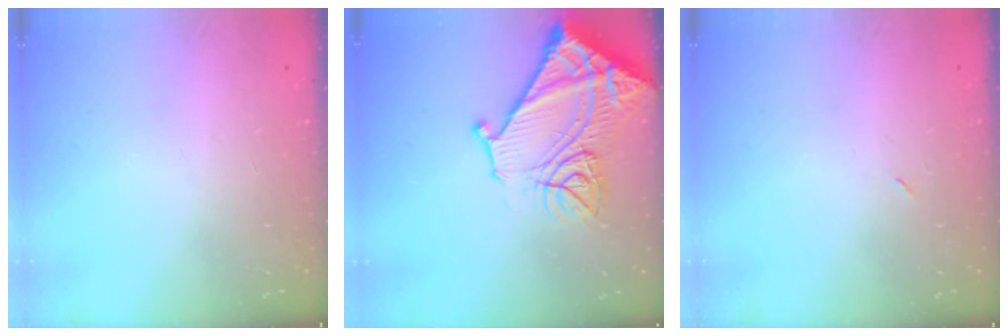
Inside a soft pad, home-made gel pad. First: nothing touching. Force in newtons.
{"total": 22.0, "press": 21.8, "slide": 2.5}
{"total": 2.2, "press": 1.8, "slide": 1.2}